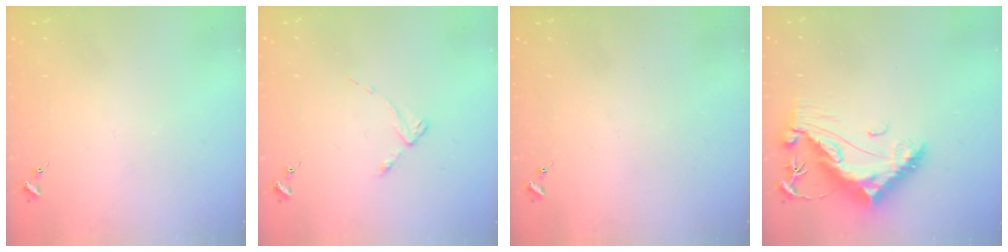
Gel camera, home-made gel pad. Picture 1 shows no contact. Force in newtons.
{"total": 2.8, "press": 2.8, "slide": 0.3}
{"total": 0.0}
{"total": 13.5, "press": 13.4, "slide": 1.3}